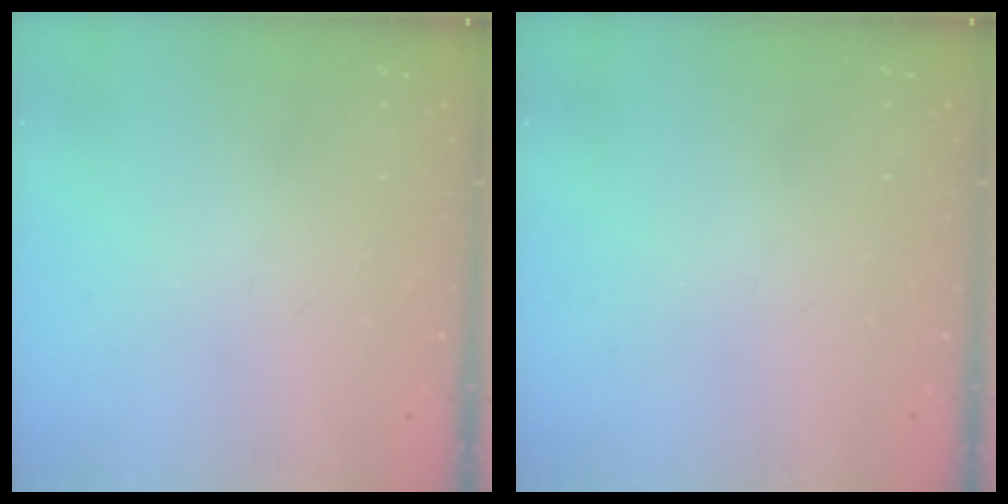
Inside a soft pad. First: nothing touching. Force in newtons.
{"total": 0.0}